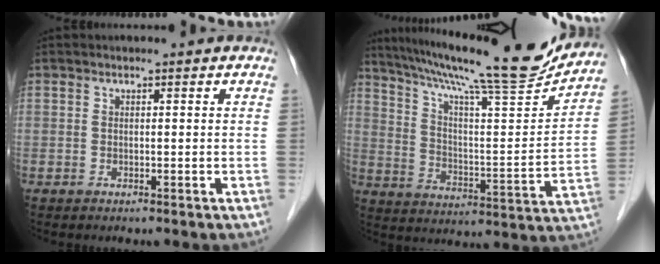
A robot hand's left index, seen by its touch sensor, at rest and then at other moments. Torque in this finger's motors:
{"motor_torque": [-0.05, -0.32, 0.26, 0.09]}